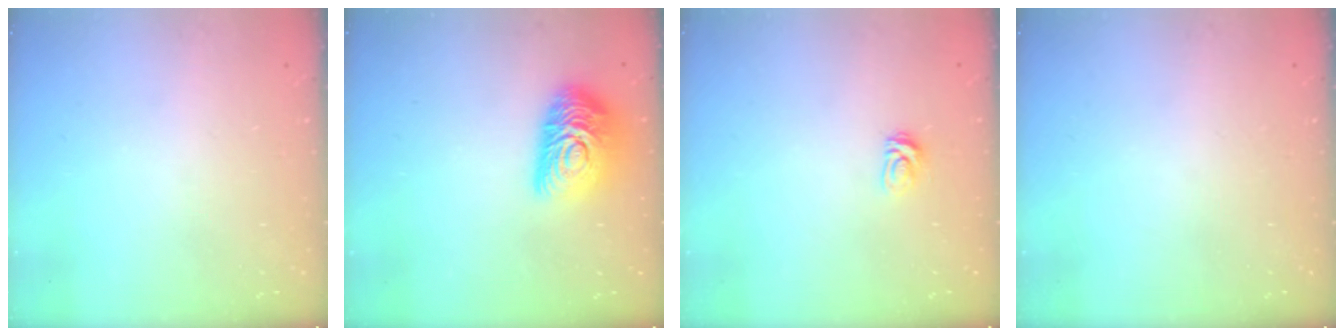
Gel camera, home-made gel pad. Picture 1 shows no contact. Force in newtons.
{"total": 14.2, "press": 14.2, "slide": 0.8}
{"total": 3.9, "press": 3.8, "slide": 0.4}
{"total": 0.0}